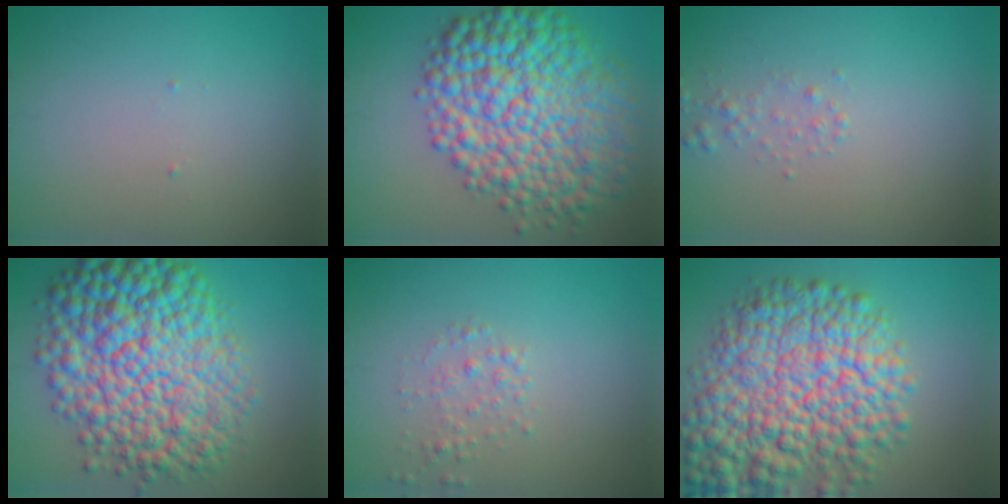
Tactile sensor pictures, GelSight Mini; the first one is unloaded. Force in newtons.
{"total": 12.1, "press": 12.1, "slide": 0.2}
{"total": 0.9, "press": 0.9, "slide": 0.0}
{"total": 13.6, "press": 13.6, "slide": 0.1}
{"total": 1.4, "press": 1.4, "slide": 0.0}
{"total": 12.3, "press": 12.3, "slide": 0.5}